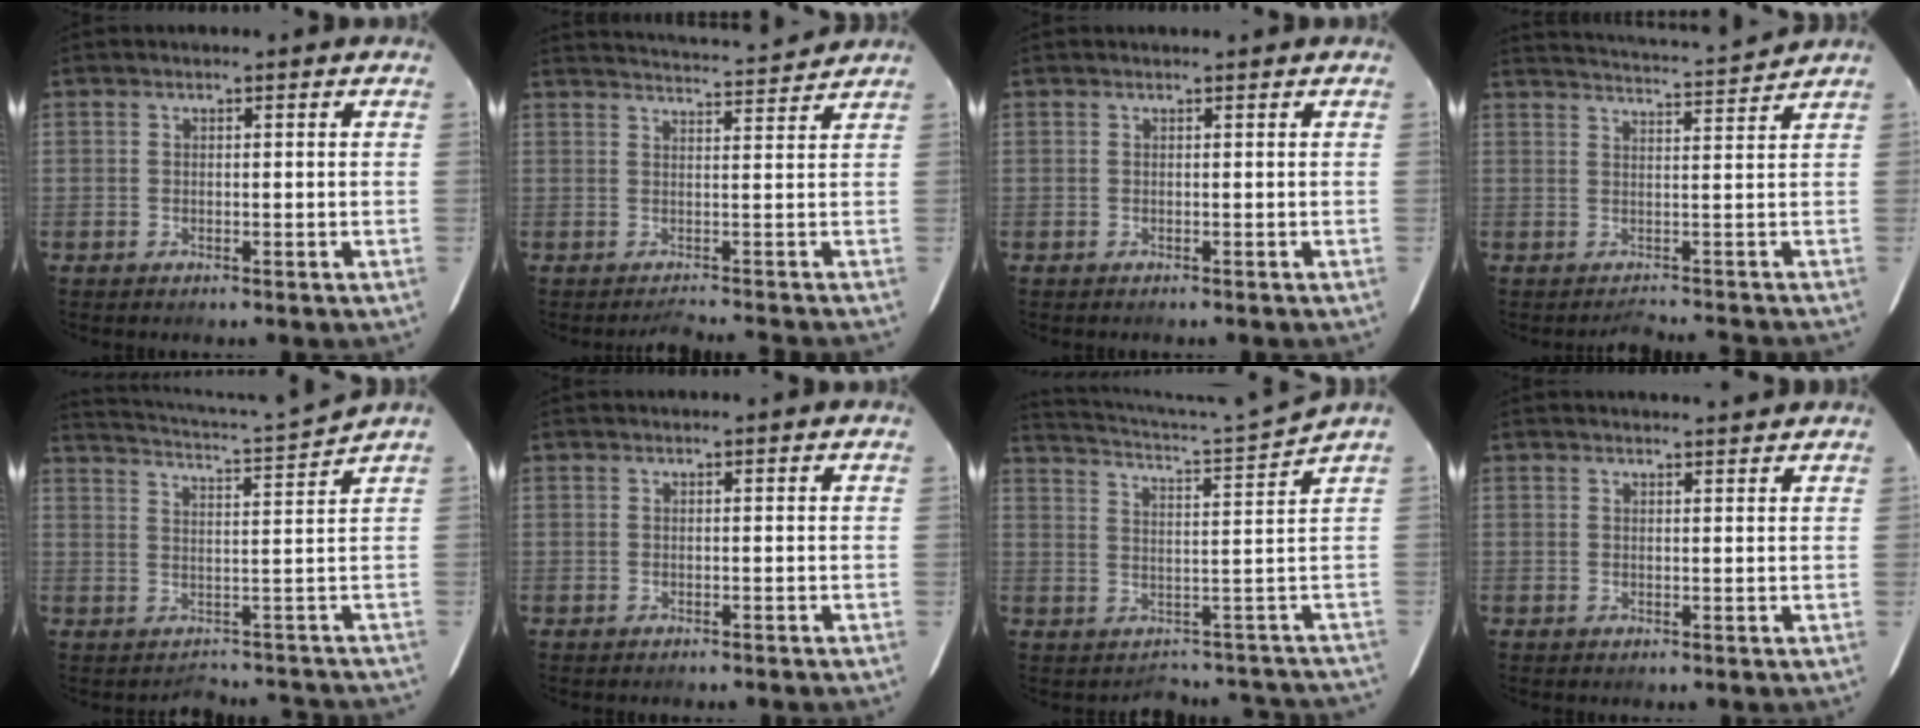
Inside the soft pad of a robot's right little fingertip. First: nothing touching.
{"total": 8.3, "force": [5.9, -0.5, 5.8], "torque": [-0.123, 0.040, 0.071]}
{"total": 0.9, "force": [0.1, 0.2, 0.9], "torque": [-0.024, 0.012, 0.005]}
{"total": 7.5, "force": [4.9, -1.1, 5.6], "torque": [-0.124, 0.027, 0.068]}
{"total": 6.0, "force": [3.8, -1.9, 4.2], "torque": [-0.108, -0.001, 0.070]}
{"total": 1.6, "force": [-1.2, 0.1, 1.0], "torque": [-0.014, 0.008, -0.006]}
{"total": 6.1, "force": [3.0, -2.3, 4.9], "torque": [-0.100, -0.006, 0.068]}
{"total": 5.0, "force": [4.8, 0.2, 1.2], "torque": [-0.016, 0.019, 0.054]}